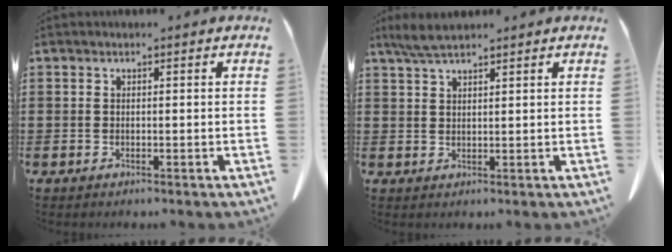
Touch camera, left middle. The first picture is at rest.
{"total": 3.4, "force": [2.6, 0.7, 2.1], "torque": [-0.048, 0.001, 0.051]}